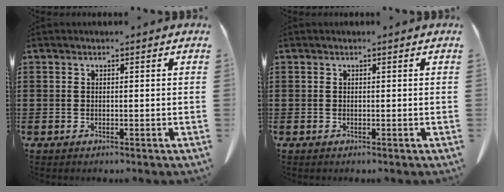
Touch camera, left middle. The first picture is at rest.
{"total": 0.0}